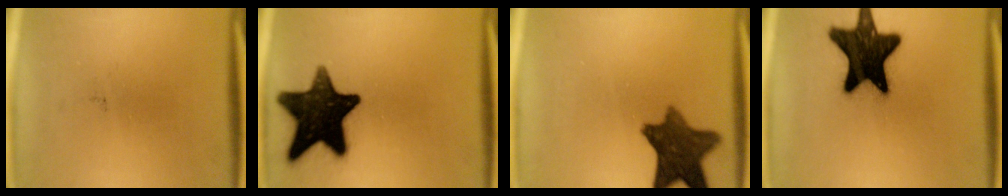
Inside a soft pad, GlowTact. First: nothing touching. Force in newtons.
{"total": 16.8}
{"total": 10.8}
{"total": 18.9}